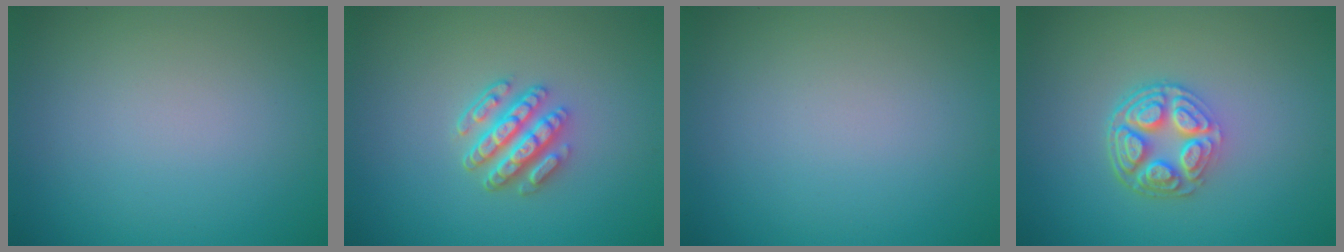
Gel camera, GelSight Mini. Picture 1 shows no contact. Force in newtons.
{"total": 4.2, "press": 3.4, "slide": 2.5}
{"total": 0.0}
{"total": 4.8, "press": 3.4, "slide": 3.4}